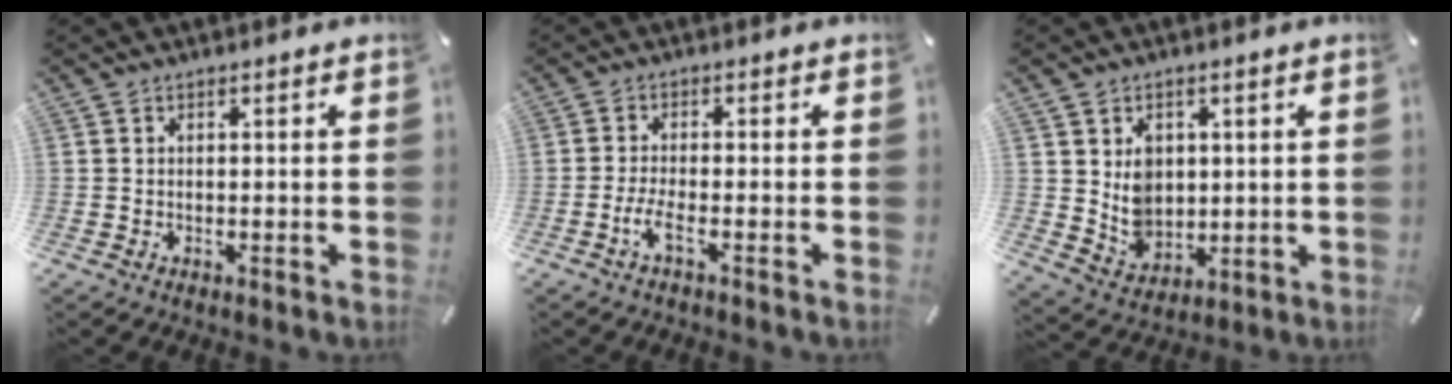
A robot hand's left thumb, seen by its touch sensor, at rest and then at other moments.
{"total": 4.2, "force": [-1.9, 0.8, 3.6], "torque": [-0.080, -0.007, -0.038]}
{"total": 7.4, "force": [2.2, 6.6, 2.5], "torque": [-0.033, -0.010, 0.045]}